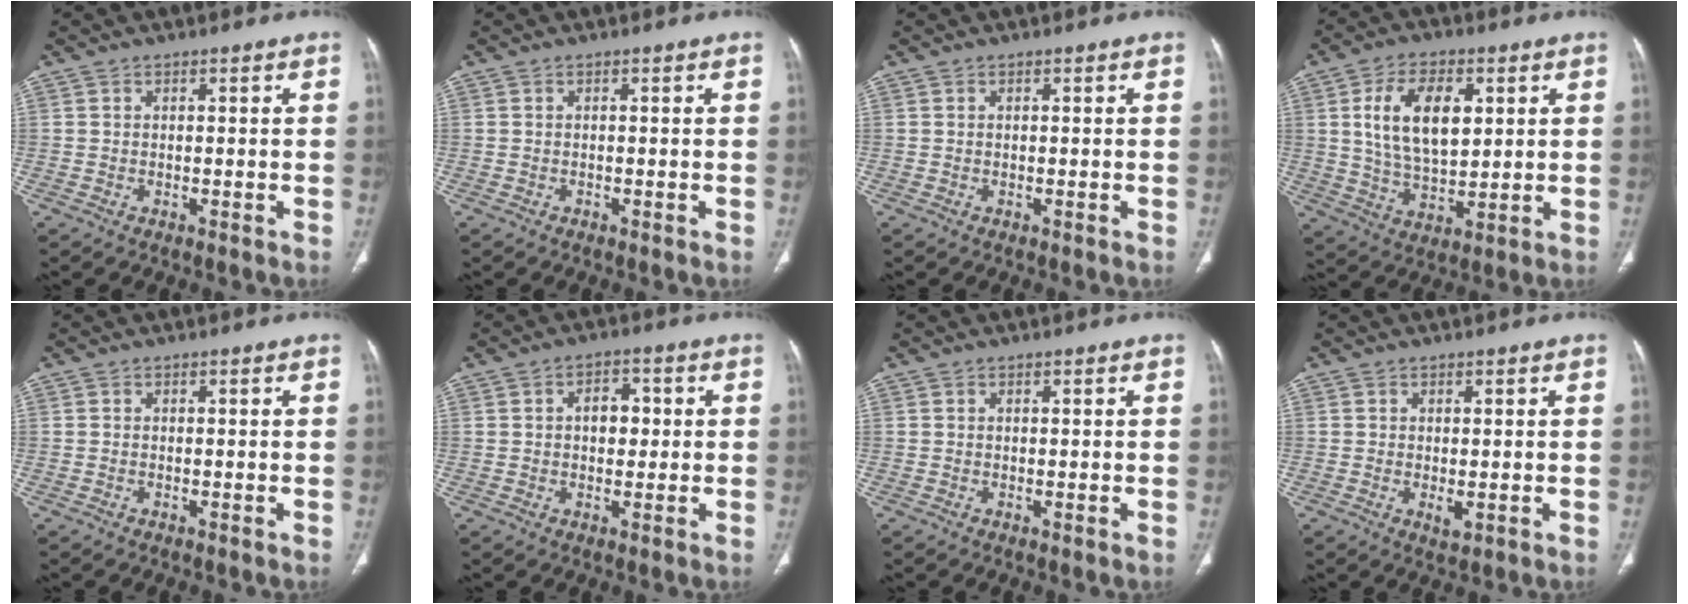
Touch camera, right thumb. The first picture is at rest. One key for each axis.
{"total": 0.0}
{"total": 0.0}
{"total": 13.8, "fx": 3.6, "fy": 7.7, "fz": 10.9, "tx": -0.179, "ty": -0.012, "tz": 0.071}
{"total": 0.0}
{"total": 5.0, "fx": 0.6, "fy": 3.4, "fz": 3.7, "tx": -0.040, "ty": 0.009, "tz": 0.005}
{"total": 0.0}
{"total": 1.9, "fx": -0.3, "fy": 0.8, "fz": 1.6, "tx": -0.031, "ty": -0.007, "tz": 0.000}